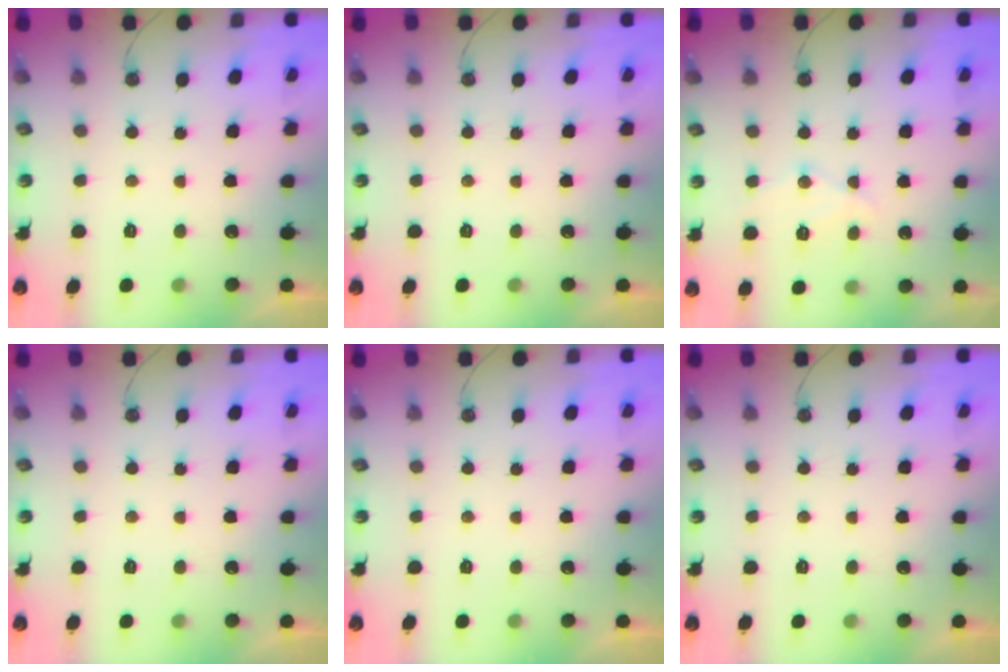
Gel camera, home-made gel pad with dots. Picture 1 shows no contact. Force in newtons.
{"total": 0.0}
{"total": 9.5, "press": 9.5, "slide": 0.8}
{"total": 0.0}
{"total": 0.0}
{"total": 0.0}